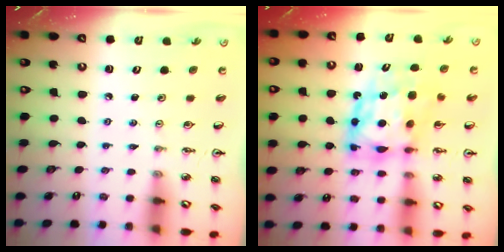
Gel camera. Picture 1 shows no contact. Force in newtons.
{"total": 9.8, "press": 9.7, "slide": 1.5}